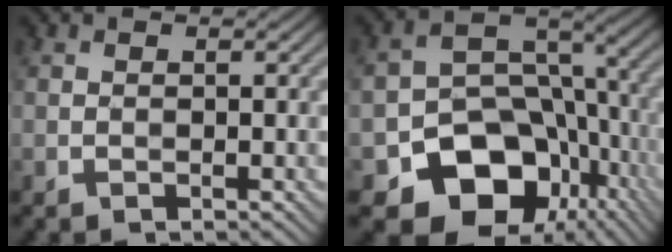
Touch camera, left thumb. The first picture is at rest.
{"total": 14.3, "force": [-6.4, 10.6, 7.2], "torque": [-0.123, -0.032, -0.105]}